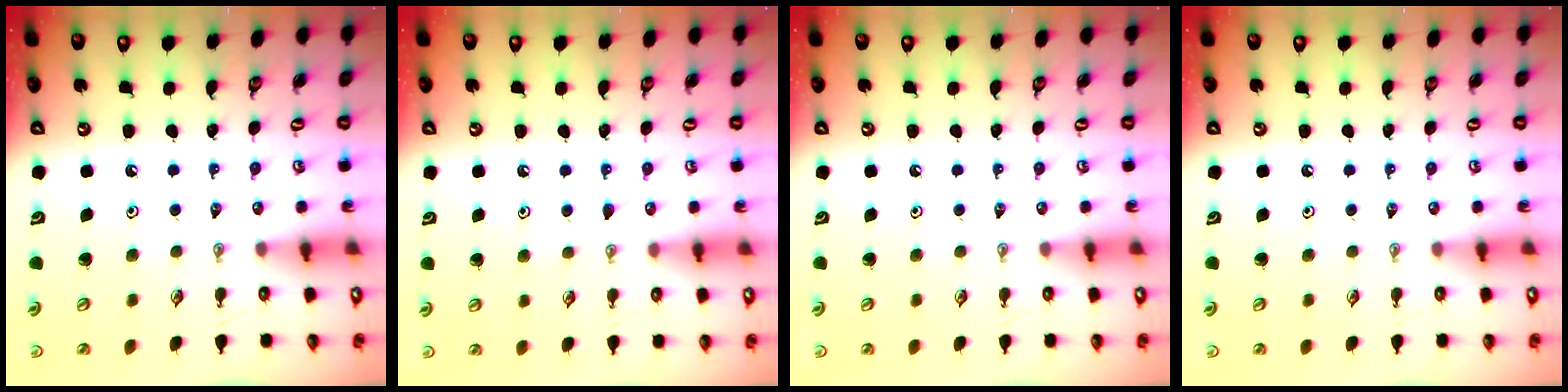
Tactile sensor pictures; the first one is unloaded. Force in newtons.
{"total": 7.2, "press": 7.1, "slide": 0.7}
{"total": 0.0}
{"total": 0.0}